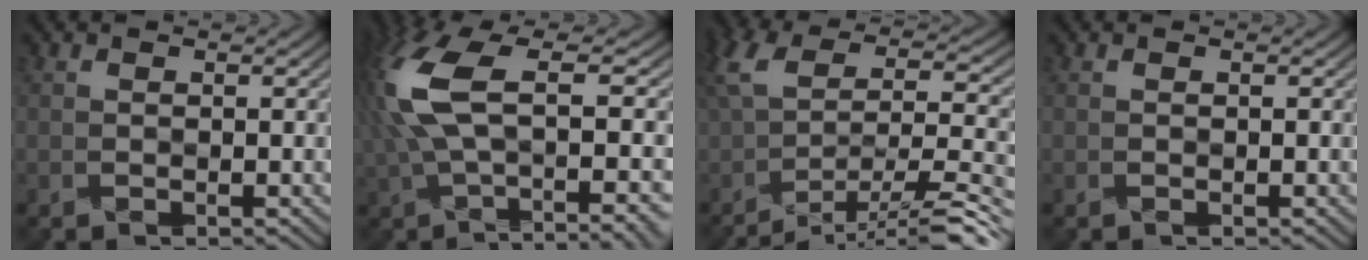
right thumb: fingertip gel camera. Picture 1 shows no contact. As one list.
[{"total": 13.9, "force": [1.2, 4.7, 13.1], "torque": [-0.299, 0.011, 0.033]}, {"total": 12.9, "force": [-8.0, 3.3, 9.5], "torque": [-0.195, 0.006, -0.131]}, {"total": 0.0}]